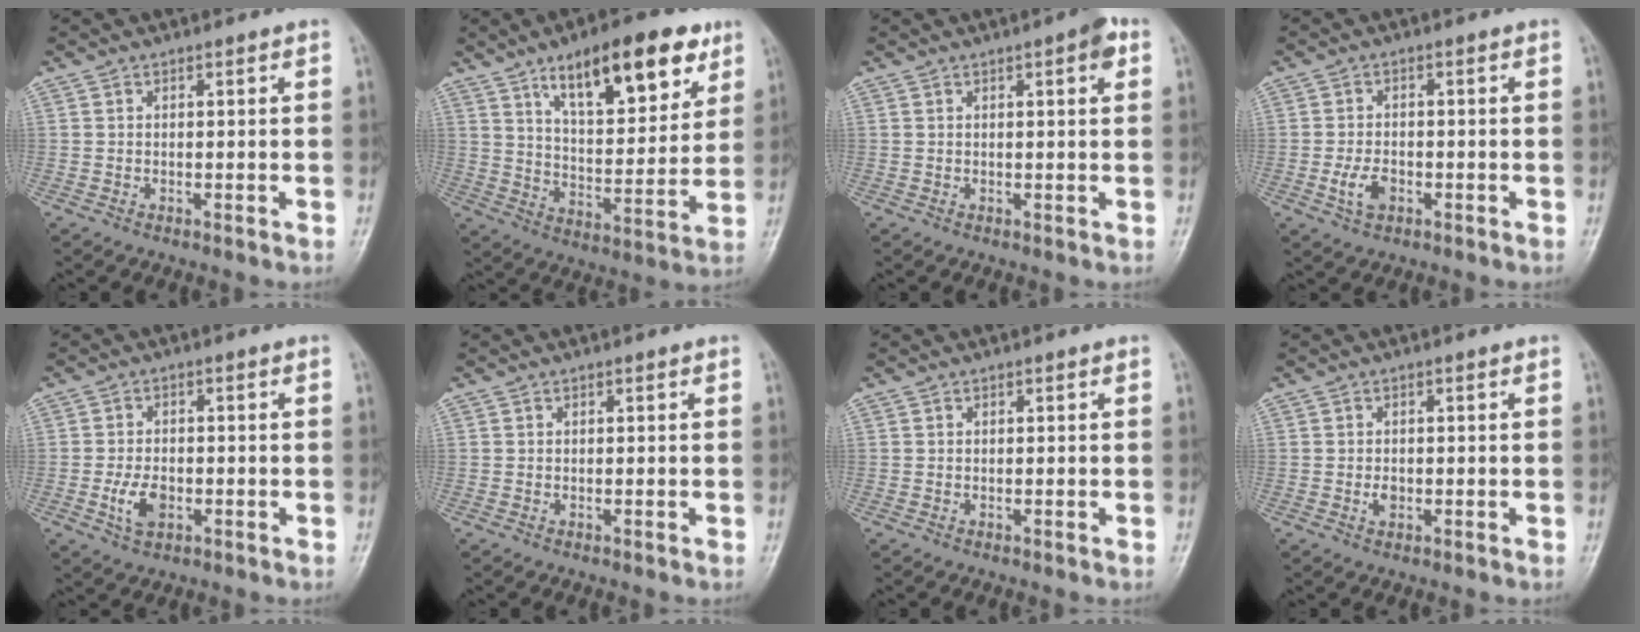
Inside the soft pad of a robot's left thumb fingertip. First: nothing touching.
{"total": 19.2, "force": [10.8, 7.5, 13.9], "torque": [-0.164, -0.045, 0.172]}
{"total": 3.2, "force": [1.3, 0.7, 2.8], "torque": [-0.035, 0.001, 0.014]}
{"total": 4.1, "force": [-1.5, 2.5, 2.9], "torque": [-0.054, 0.007, -0.025]}
{"total": 5.1, "force": [-1.5, 3.1, 3.7], "torque": [-0.068, 0.004, -0.025]}
{"total": 0.0}
{"total": 0.0}
{"total": 1.7, "force": [-0.4, 1.3, 1.2], "torque": [-0.015, 0.002, -0.006]}